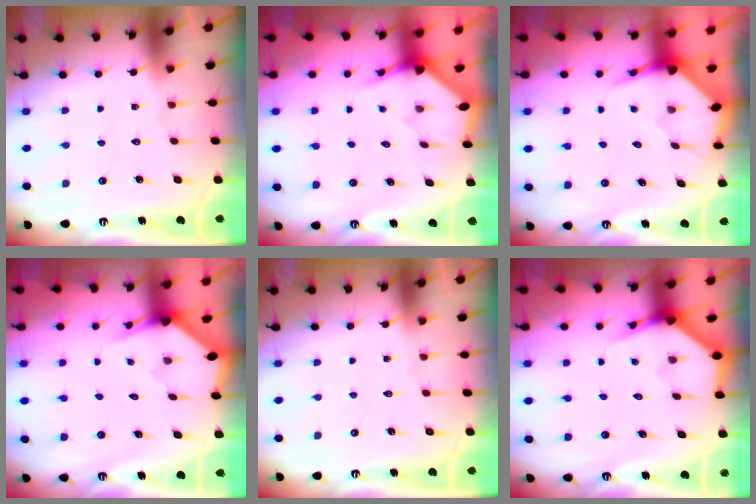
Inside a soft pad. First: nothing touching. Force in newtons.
{"total": 3.2, "press": 3.2, "slide": 0.3}
{"total": 3.6, "press": 3.5, "slide": 0.4}
{"total": 2.2, "press": 2.2, "slide": 0.1}
{"total": 0.0}
{"total": 3.8, "press": 3.8, "slide": 0.2}